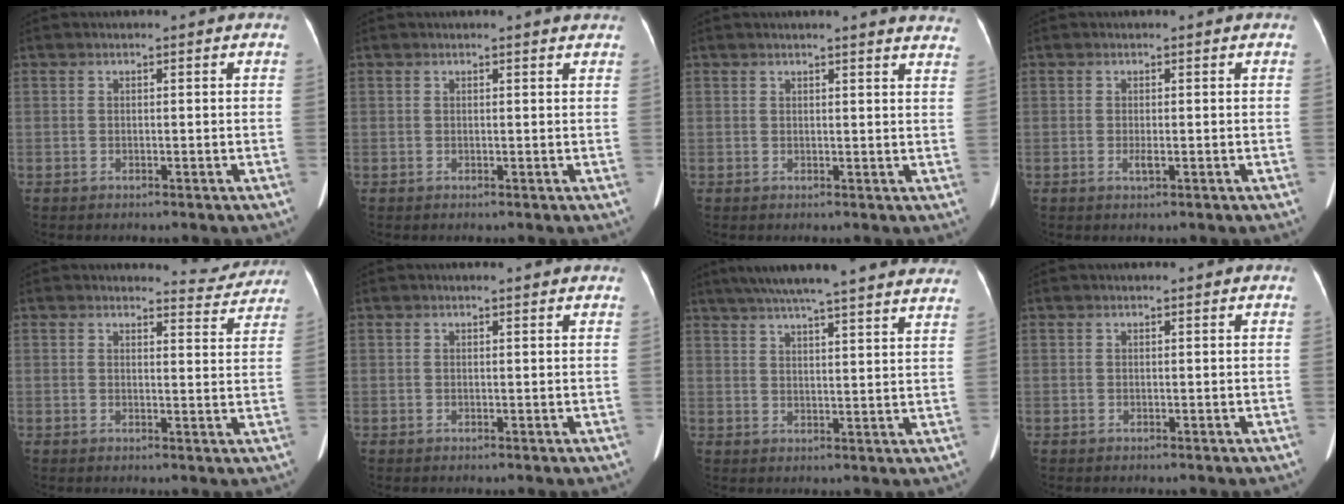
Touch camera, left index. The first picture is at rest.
{"total": 2.1, "force": [2.0, 0.1, 0.6], "torque": [-0.011, 0.002, 0.014]}
{"total": 10.4, "force": [9.8, 0.5, 3.3], "torque": [-0.021, -0.032, 0.081]}
{"total": 1.0, "force": [-0.2, 0.2, 1.0], "torque": [-0.019, -0.003, -0.004]}
{"total": 4.7, "force": [4.6, 0.7, -0.6], "torque": [0.008, -0.021, 0.043]}
{"total": 1.3, "force": [1.2, 0.1, 0.5], "torque": [-0.013, 0.008, 0.013]}
{"total": 26.3, "force": [23.2, 1.7, 12.3], "torque": [-0.196, 0.002, 0.292]}
{"total": 0.0}